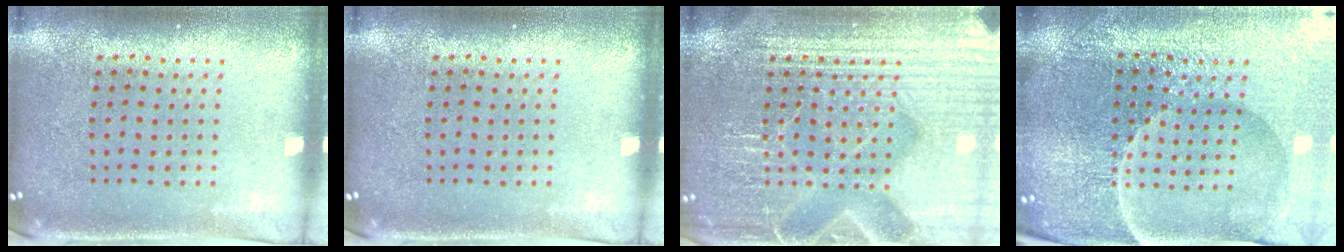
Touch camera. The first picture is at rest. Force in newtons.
{"total": 0.0}
{"total": 7.6, "press": 7.5, "slide": 1.1}
{"total": 4.9, "press": 4.7, "slide": 1.3}